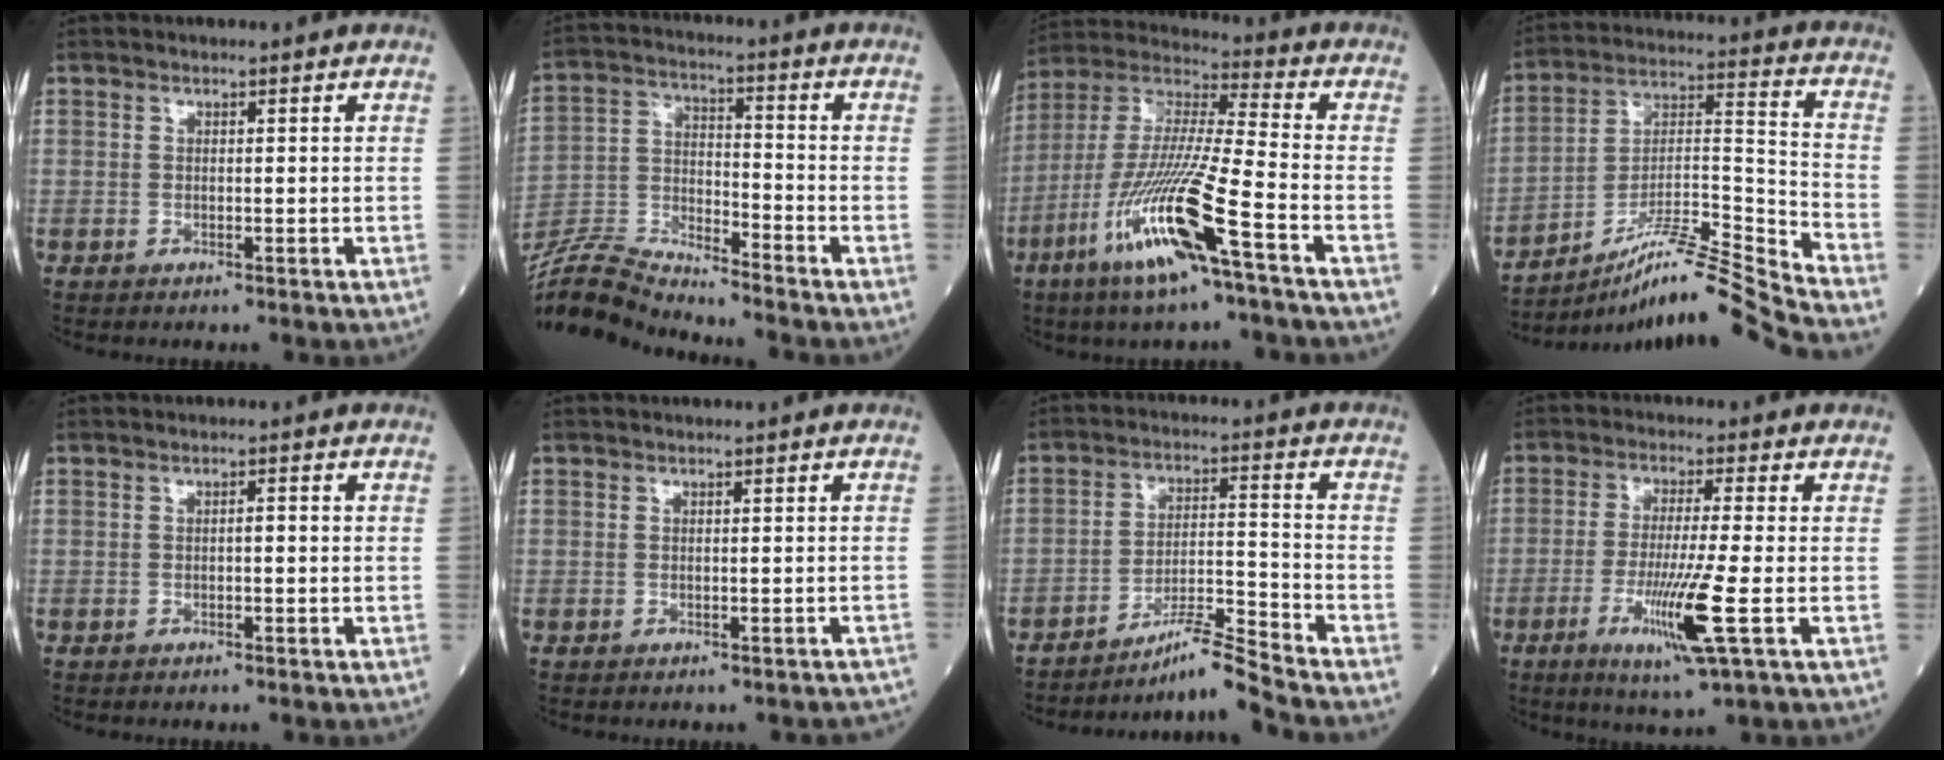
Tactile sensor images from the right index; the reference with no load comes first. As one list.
[{"total": 11.7, "force": [-11.6, -0.7, 1.6], "torque": [-0.042, 0.019, -0.224]}, {"total": 17.7, "force": [-8.2, 0.6, 15.6], "torque": [-0.338, -0.030, -0.161]}, {"total": 15.2, "force": [-13.3, -3.0, 6.7], "torque": [-0.107, 0.023, -0.229]}, {"total": 1.0, "force": [-0.1, 0.2, 1.0], "torque": [-0.015, 0.002, -0.001]}, {"total": 2.1, "force": [-1.8, 1.1, 0.4], "torque": [0.003, 0.010, -0.021]}, {"total": 7.9, "force": [-7.2, -2.6, 1.9], "torque": [-0.039, 0.005, -0.126]}, {"total": 9.8, "force": [-3.2, -0.6, 9.2], "torque": [-0.177, -0.027, -0.059]}]